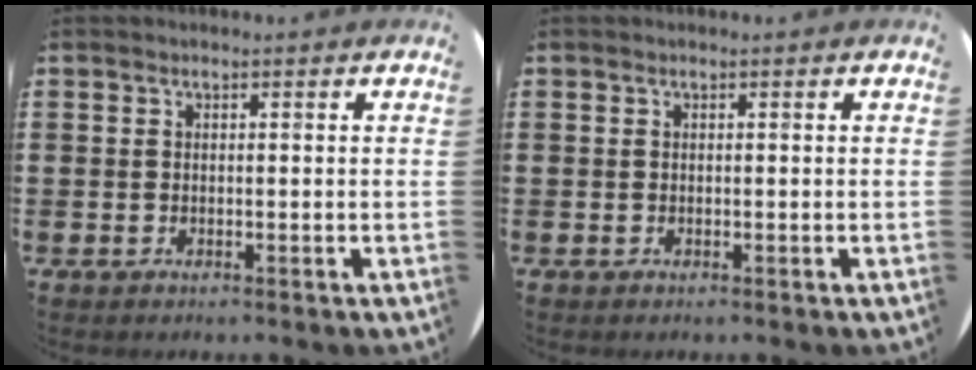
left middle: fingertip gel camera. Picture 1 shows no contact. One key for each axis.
{"total": 0.0}